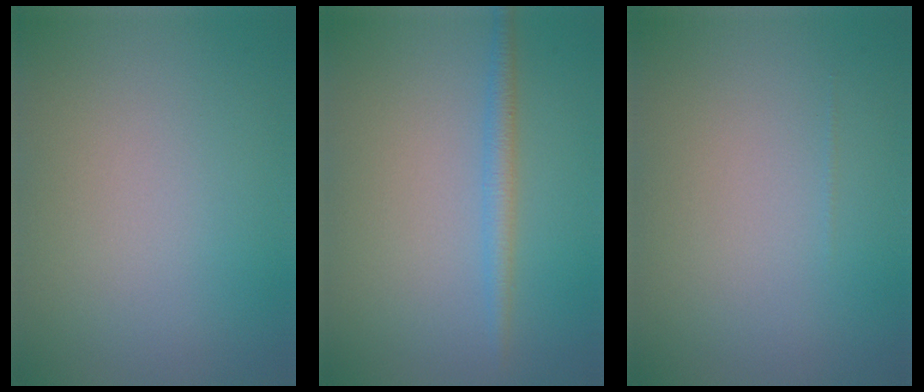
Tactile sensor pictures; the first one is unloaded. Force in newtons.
{"total": 1.9, "press": 1.9, "slide": 0.0}
{"total": 0.0}